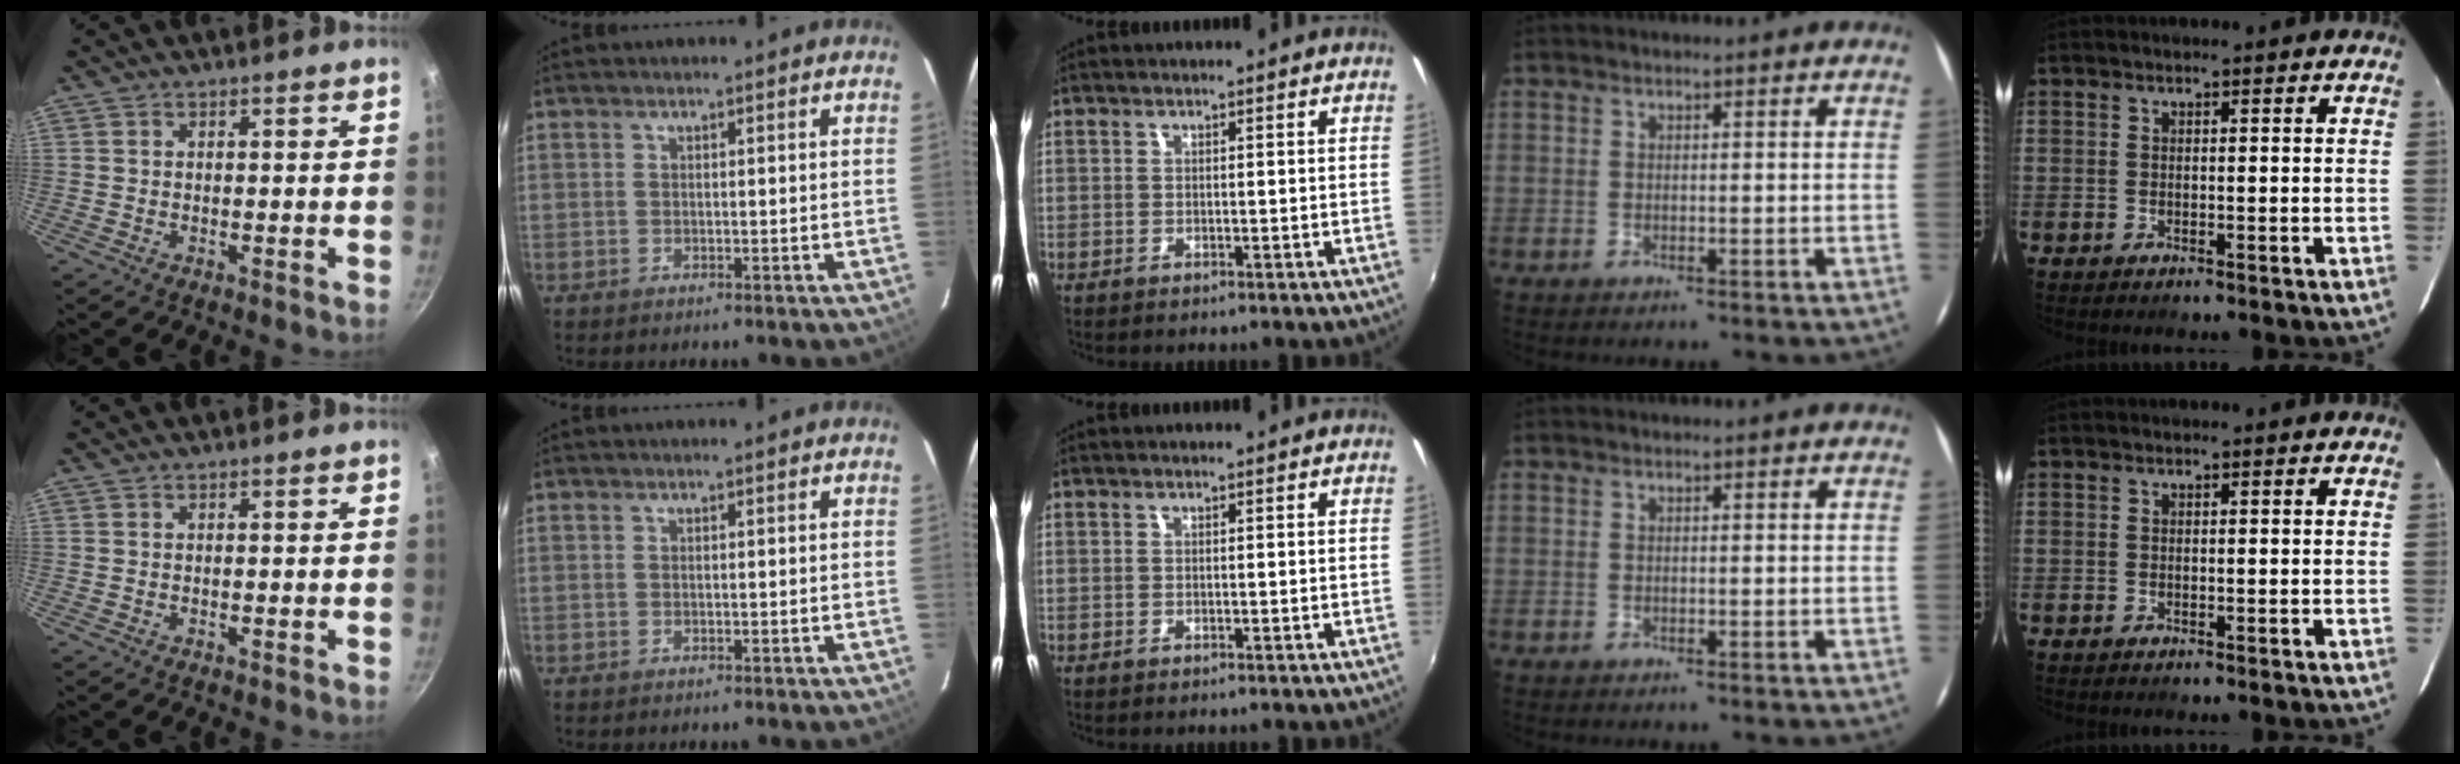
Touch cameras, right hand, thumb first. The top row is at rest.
{}